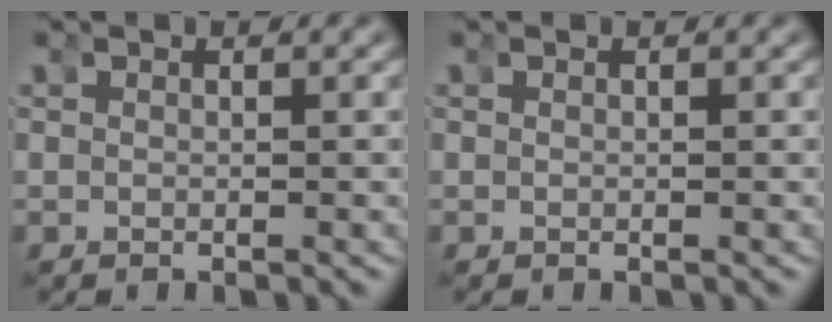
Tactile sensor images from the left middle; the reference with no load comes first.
{"total": 0.0}